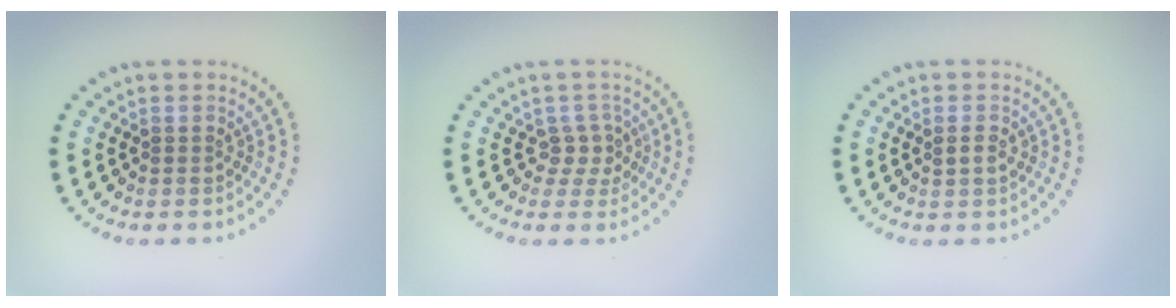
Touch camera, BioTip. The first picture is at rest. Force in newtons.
{"total": 2.1, "press": 1.5, "slide": 1.4}
{"total": 1.2, "press": 1.0, "slide": 0.6}